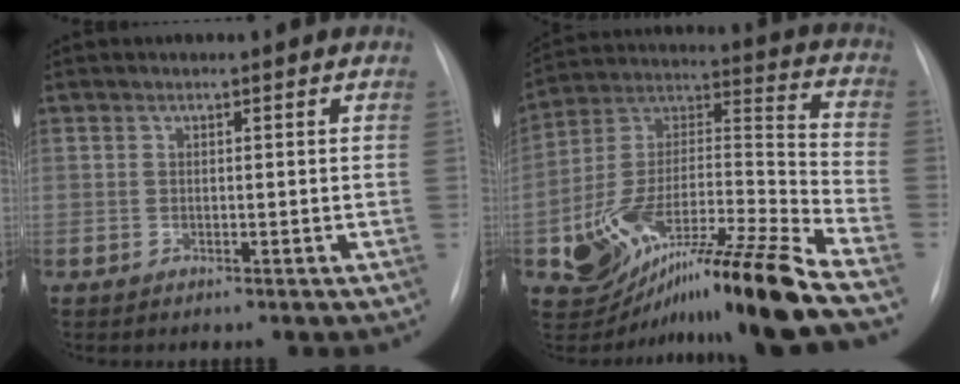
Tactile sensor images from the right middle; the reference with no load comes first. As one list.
[{"total": 22.4, "force": [-15.5, 0.7, 16.1], "torque": [-0.277, 0.000, -0.259]}]